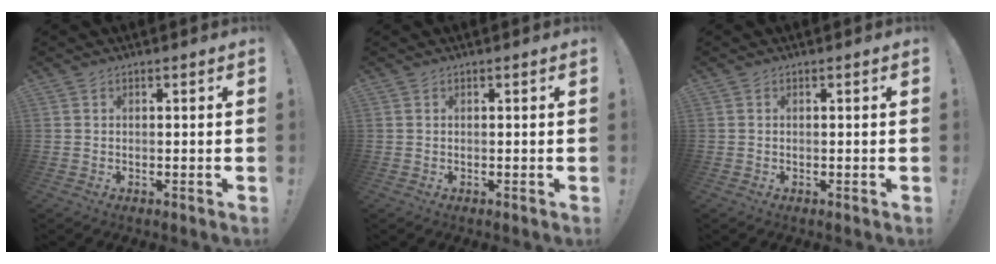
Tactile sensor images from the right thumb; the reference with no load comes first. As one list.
[{"total": 0.0}, {"total": 0.0}]